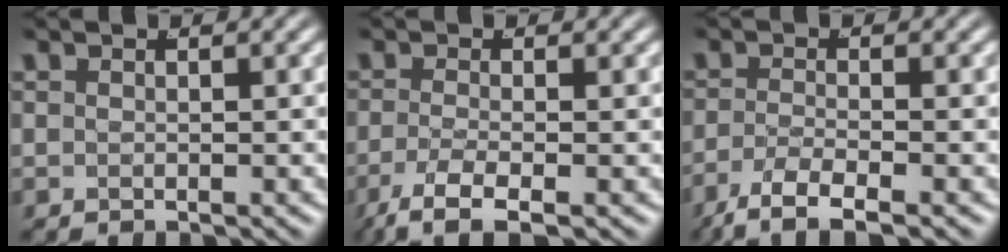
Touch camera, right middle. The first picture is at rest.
{"total": 5.2, "force": [-3.5, 1.5, 3.5], "torque": [-0.080, -0.034, -0.038]}
{"total": 5.5, "force": [-4.2, 1.3, 3.4], "torque": [-0.060, -0.025, -0.053]}